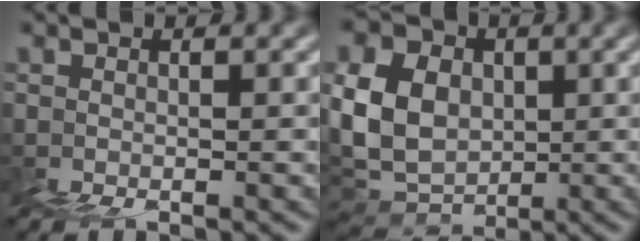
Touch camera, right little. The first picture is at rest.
{"total": 6.0, "force": [2.2, 4.5, 3.3], "torque": [-0.079, 0.009, 0.042]}